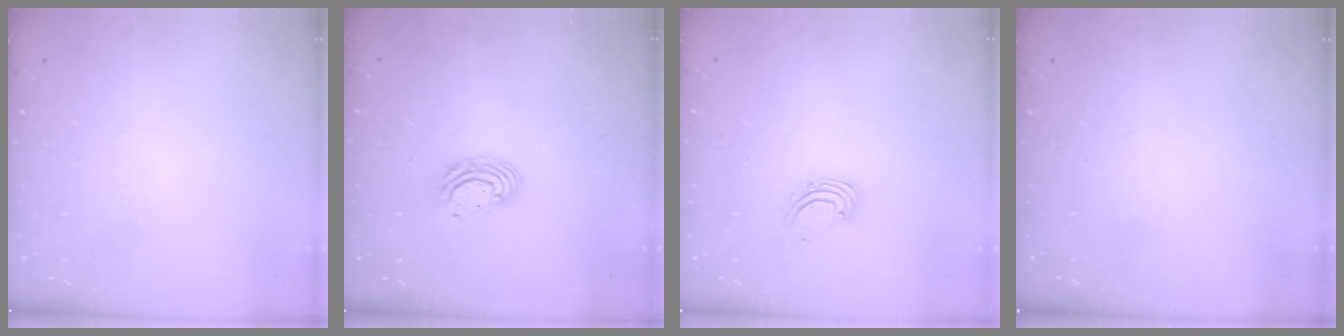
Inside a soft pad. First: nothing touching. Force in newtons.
{"total": 7.6, "press": 7.5, "slide": 1.2}
{"total": 2.6, "press": 2.6, "slide": 0.2}
{"total": 0.0}